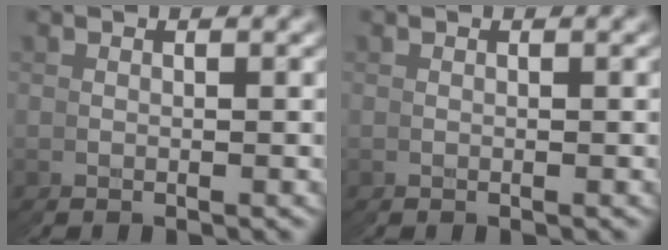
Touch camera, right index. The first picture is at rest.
{"total": 0.0}